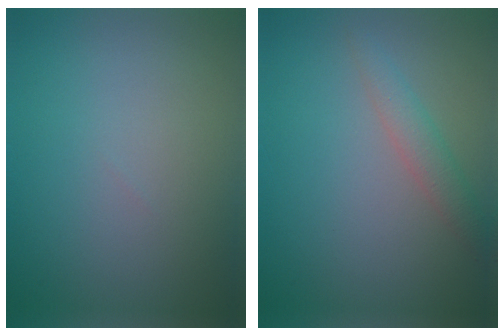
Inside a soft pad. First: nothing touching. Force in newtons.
{"total": 2.0, "press": 2.0, "slide": 0.0}